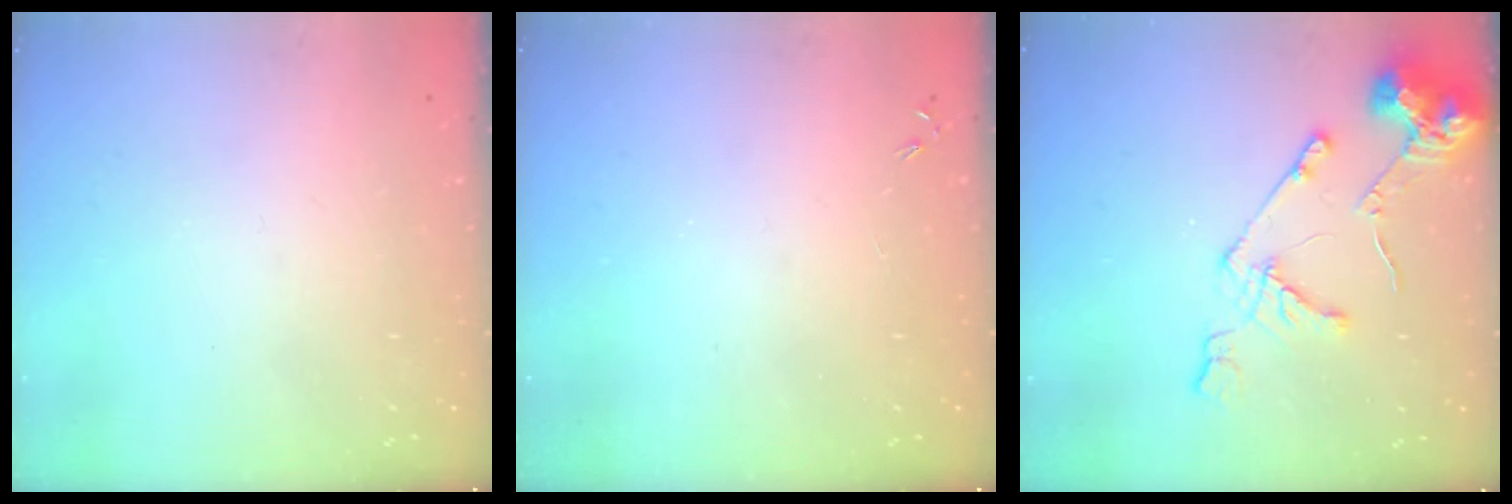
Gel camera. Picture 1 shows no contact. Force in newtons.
{"total": 0.0}
{"total": 12.9, "press": 12.8, "slide": 1.8}